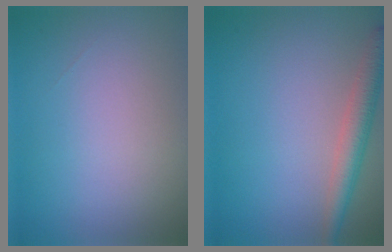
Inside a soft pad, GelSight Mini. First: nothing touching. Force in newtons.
{"total": 3.3, "press": 3.3, "slide": 0.2}